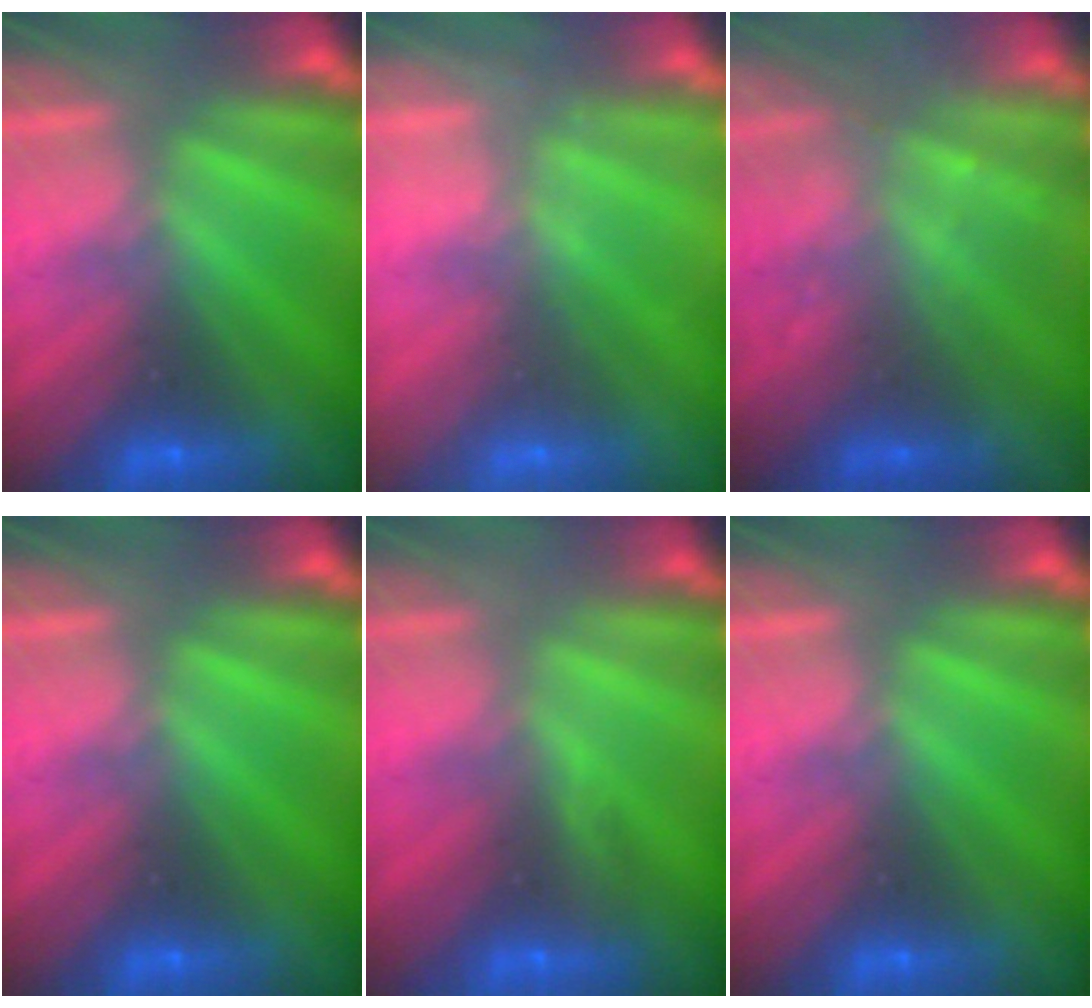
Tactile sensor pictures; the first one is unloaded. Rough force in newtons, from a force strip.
{"total": 2.2}
{"total": 2.3}
{"total": 0.0}
{"total": 3.0}
{"total": 0.0}